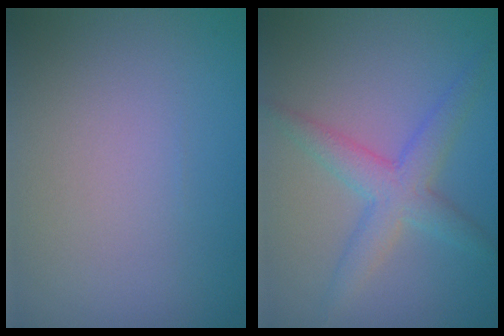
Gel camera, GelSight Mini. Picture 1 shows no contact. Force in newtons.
{"total": 3.7, "press": 3.7, "slide": 0.0}